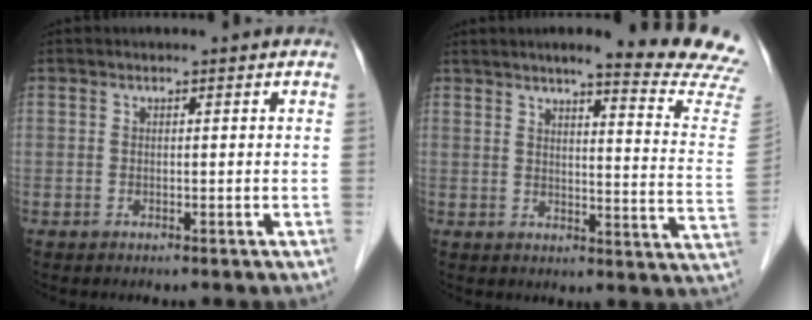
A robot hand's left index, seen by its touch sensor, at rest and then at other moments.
{"total": 16.8, "force": [15.1, -1.4, 7.2], "torque": [-0.093, -0.088, 0.164]}